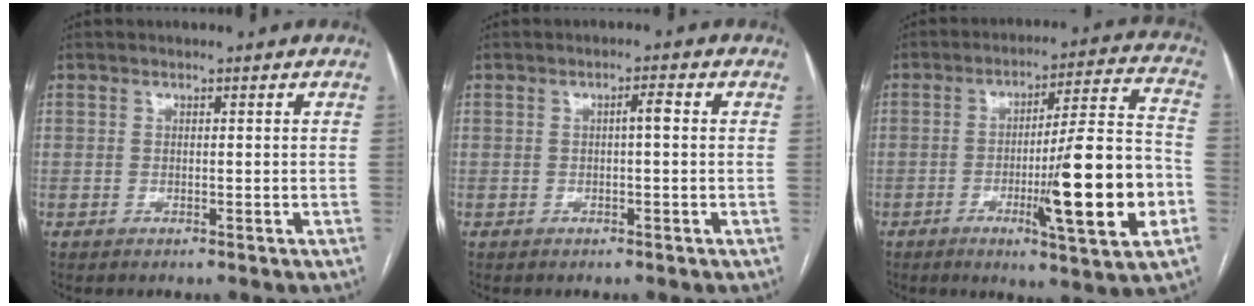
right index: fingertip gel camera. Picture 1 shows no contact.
{"total": 1.7, "force": [0.0, 0.2, 1.7], "torque": [-0.026, 0.005, 0.001]}
{"total": 17.8, "force": [-4.8, 0.7, 17.1], "torque": [-0.250, -0.006, -0.071]}